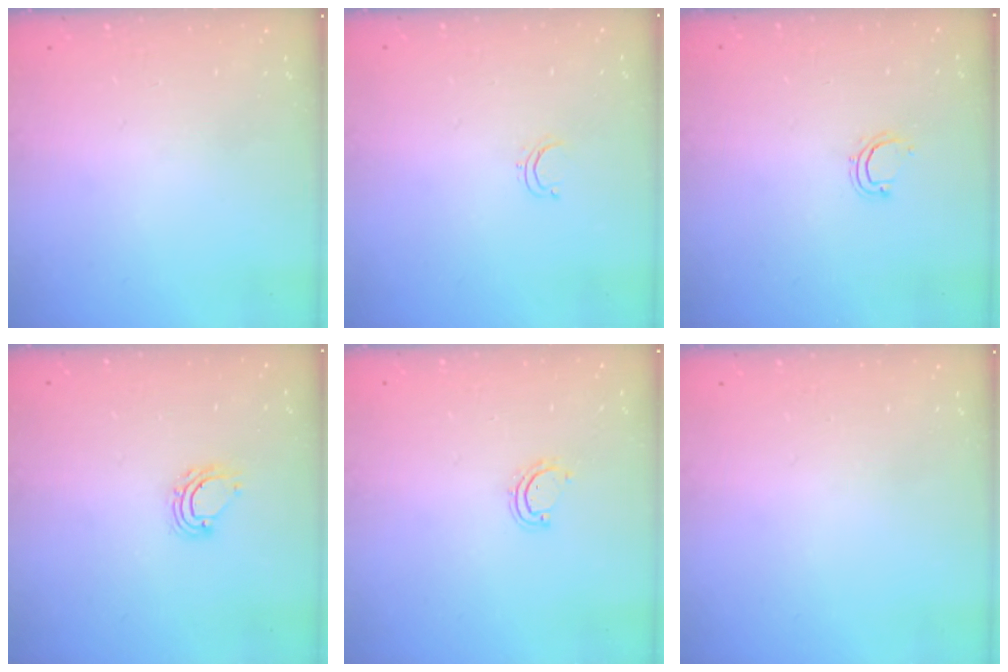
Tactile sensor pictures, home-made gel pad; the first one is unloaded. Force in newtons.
{"total": 2.8, "press": 2.8, "slide": 0.2}
{"total": 4.7, "press": 4.6, "slide": 0.9}
{"total": 4.0, "press": 4.0, "slide": 0.2}
{"total": 4.7, "press": 4.4, "slide": 1.6}
{"total": 0.0}